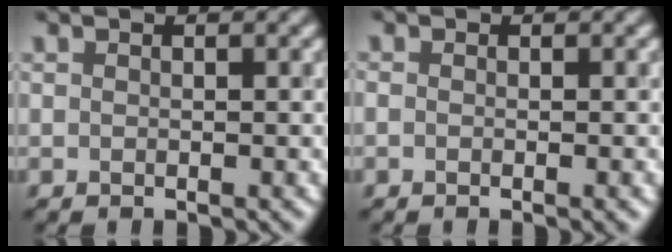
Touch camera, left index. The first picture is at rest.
{"total": 1.0, "force": [-0.4, 0.4, 0.8], "torque": [-0.004, -0.006, -0.005]}